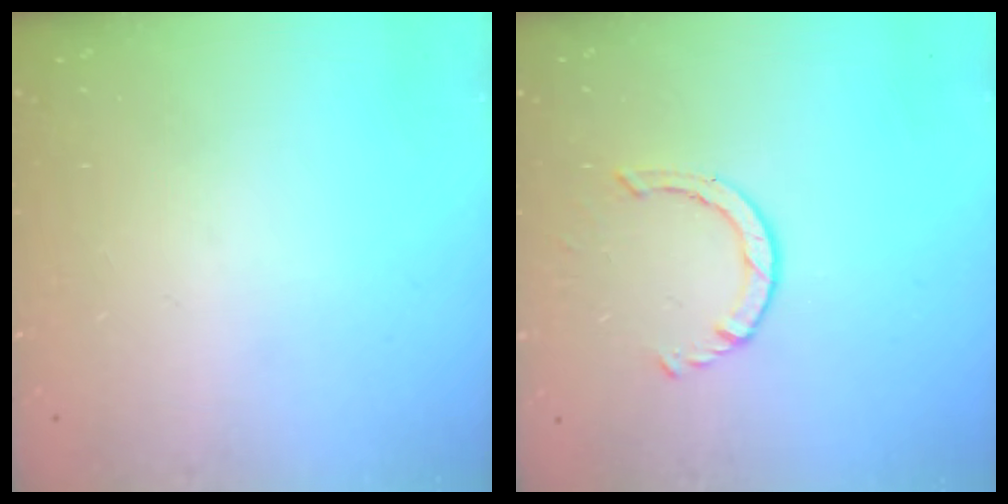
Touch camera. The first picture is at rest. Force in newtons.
{"total": 2.2, "press": 2.2, "slide": 0.4}